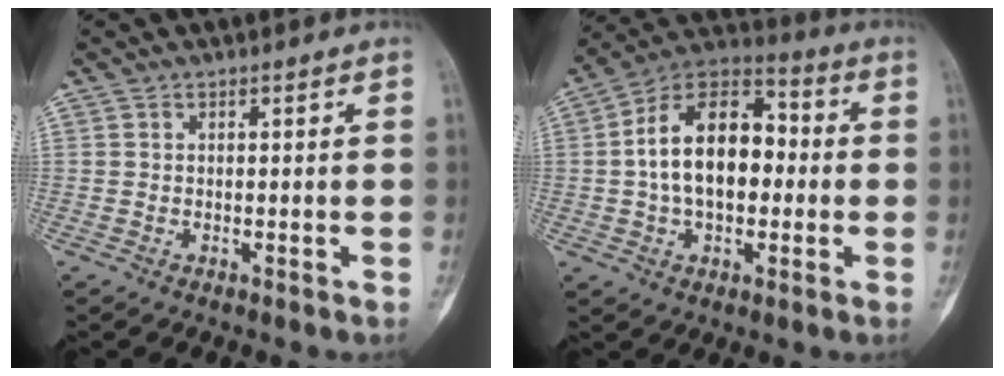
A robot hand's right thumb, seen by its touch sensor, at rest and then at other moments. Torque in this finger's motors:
{"motor_torque": [1.11, 1.02, 0.39, -0.18, 0.52]}